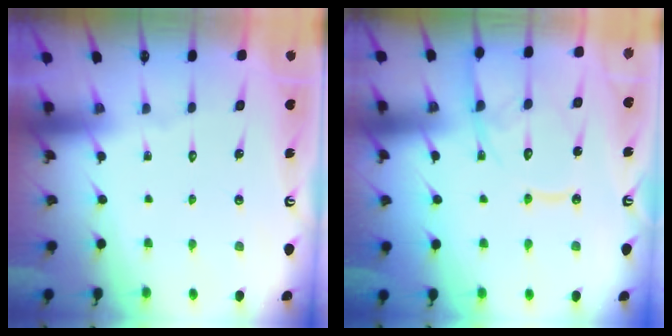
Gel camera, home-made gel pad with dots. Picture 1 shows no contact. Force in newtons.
{"total": 14.4, "press": 14.4, "slide": 1.3}